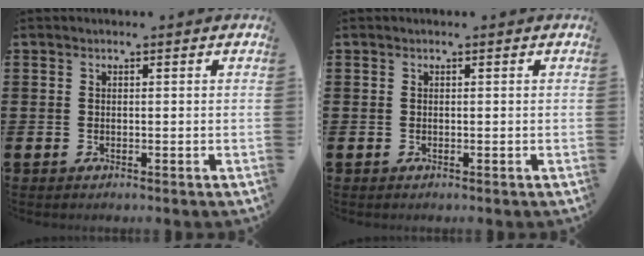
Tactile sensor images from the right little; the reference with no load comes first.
{"total": 0.0}